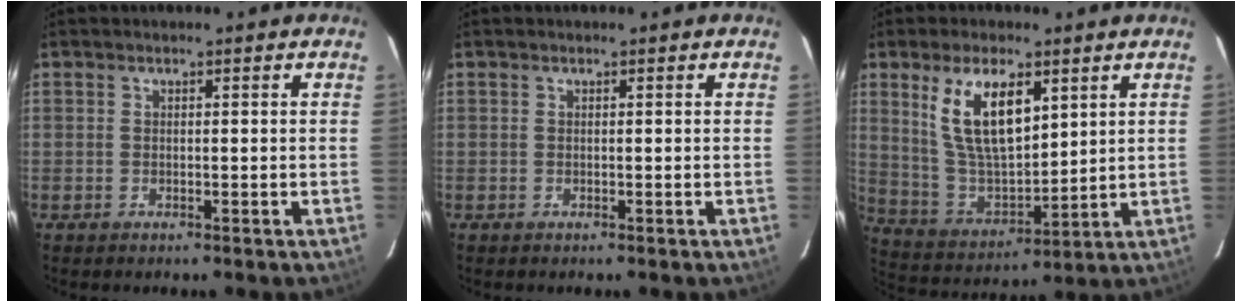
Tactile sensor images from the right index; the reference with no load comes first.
{"total": 0.0}
{"total": 13.6, "force": [5.9, 6.0, 10.7], "torque": [-0.206, 0.002, 0.127]}